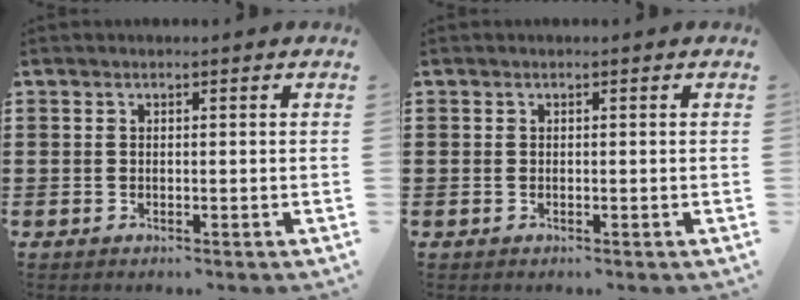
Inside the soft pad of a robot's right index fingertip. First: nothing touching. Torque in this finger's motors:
{"motor_torque": [1.56, 0.59, 0.00, -0.01]}